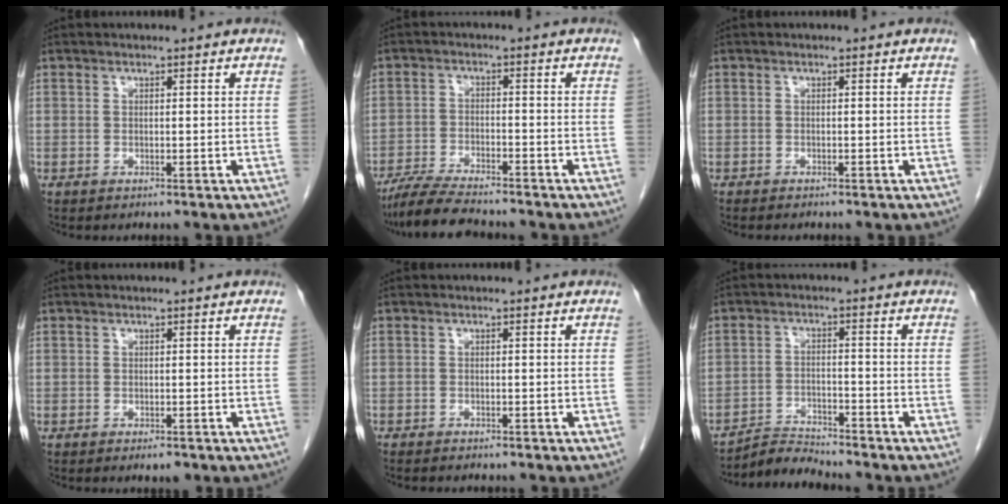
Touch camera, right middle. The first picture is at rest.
{"total": 8.3, "force": [-7.3, 0.7, 3.9], "torque": [-0.069, -0.022, -0.126]}
{"total": 1.3, "force": [-1.2, 0.2, 0.6], "torque": [-0.011, -0.004, -0.013]}
{"total": 1.4, "force": [-0.9, 0.6, 0.9], "torque": [-0.012, -0.001, -0.007]}
{"total": 2.2, "force": [-1.9, 0.5, 1.0], "torque": [-0.017, -0.005, -0.022]}
{"total": 4.2, "force": [-4.1, -0.7, -0.8], "torque": [0.015, -0.011, -0.071]}